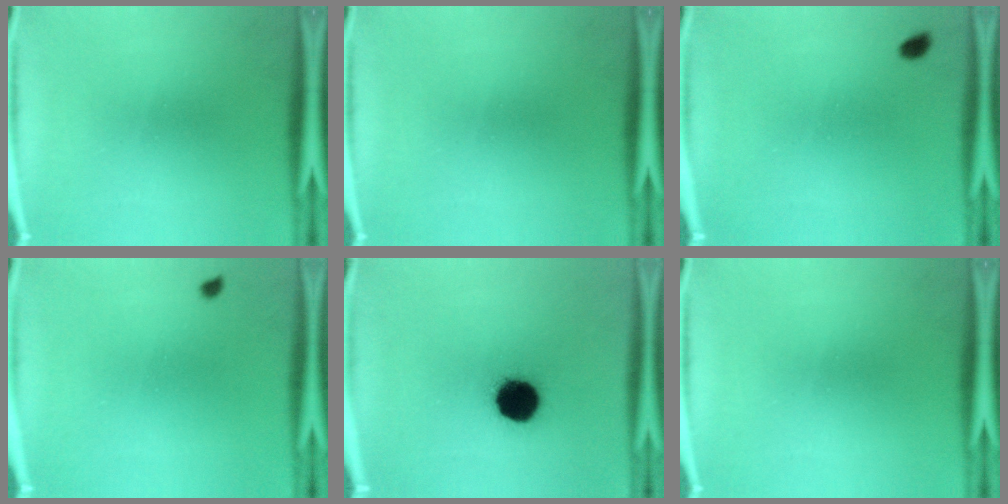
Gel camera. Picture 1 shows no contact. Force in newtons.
{"total": 0.0}
{"total": 1.3}
{"total": 0.7}
{"total": 12.4}
{"total": 0.0}